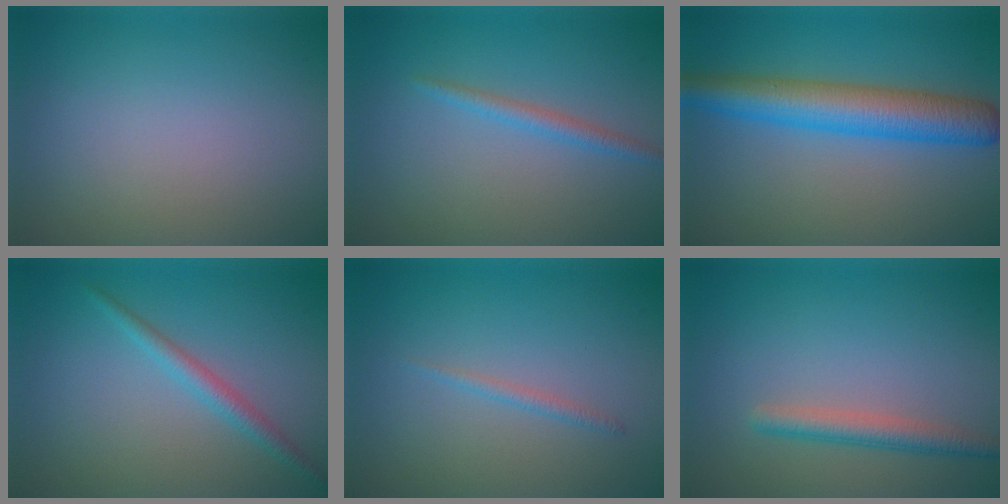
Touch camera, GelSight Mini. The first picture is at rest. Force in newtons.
{"total": 1.6, "press": 1.6, "slide": 0.1}
{"total": 6.9, "press": 6.9, "slide": 0.2}
{"total": 2.0, "press": 2.0, "slide": 0.0}
{"total": 0.9, "press": 0.9, "slide": 0.1}
{"total": 2.6, "press": 2.6, "slide": 0.1}